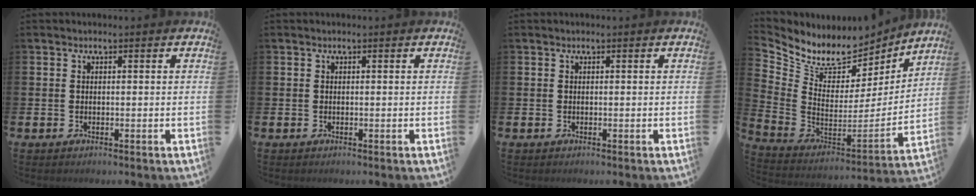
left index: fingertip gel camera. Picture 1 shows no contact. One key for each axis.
{"total": 0.0}
{"total": 0.0}
{"total": 8.7, "fx": 7.5, "fy": 4.1, "fz": 1.9, "tx": -0.079, "ty": -0.056, "tz": 0.131}